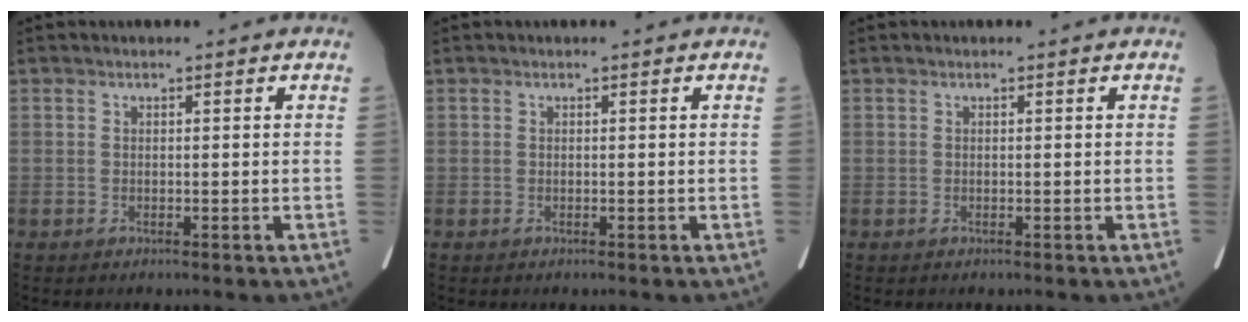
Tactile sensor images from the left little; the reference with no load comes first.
{"total": 0.0}
{"total": 0.0}